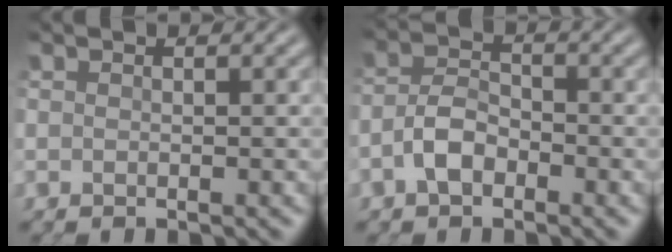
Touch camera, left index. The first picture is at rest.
{"total": 2.8, "force": [-1.5, 1.5, 1.9], "torque": [-0.039, 0.011, -0.035]}